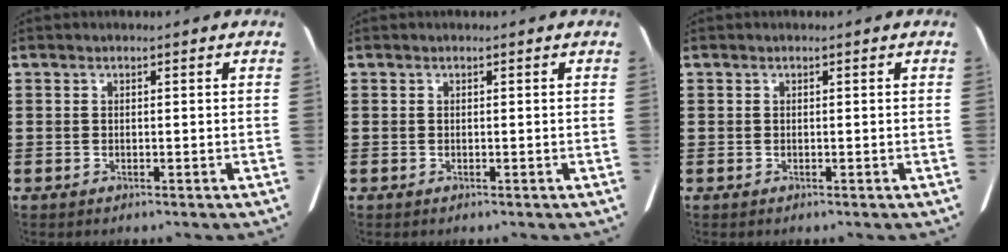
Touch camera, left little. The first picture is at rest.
{"total": 0.0}
{"total": 0.0}